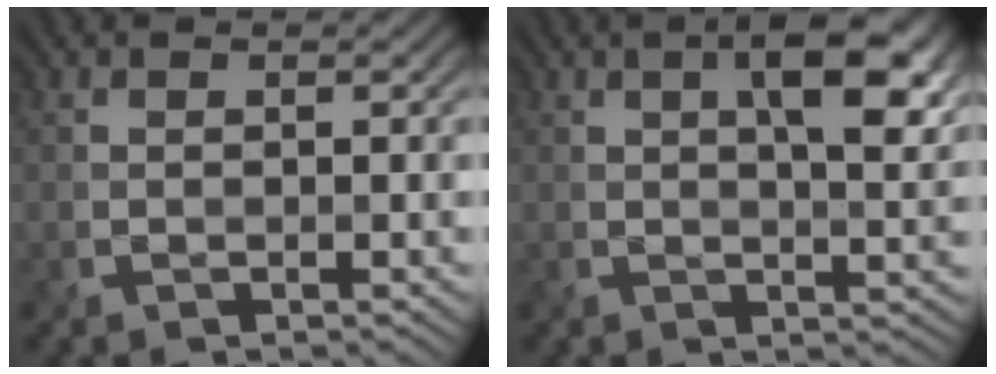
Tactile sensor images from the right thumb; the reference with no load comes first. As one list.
[{"total": 7.5, "force": [2.4, 2.8, 6.6], "torque": [-0.102, 0.004, 0.037]}]